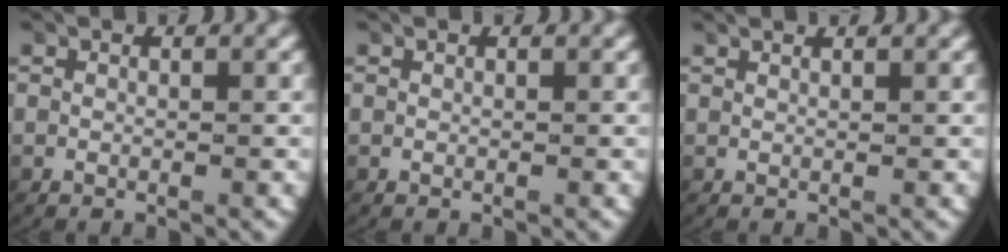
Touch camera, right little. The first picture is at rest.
{"total": 0.0}
{"total": 0.9, "force": [0.9, -0.2, 0.1], "torque": [-0.001, 0.000, 0.015]}